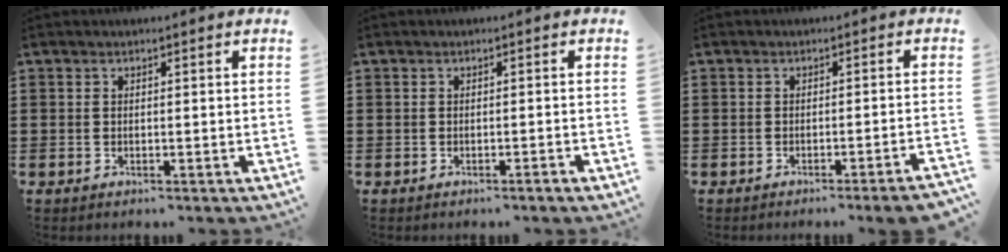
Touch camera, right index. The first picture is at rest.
{"total": 0.7, "force": [-0.5, -0.1, 0.4], "torque": [-0.008, -0.001, -0.011]}
{"total": 2.3, "force": [-1.8, -0.4, 1.4], "torque": [-0.023, -0.005, -0.034]}